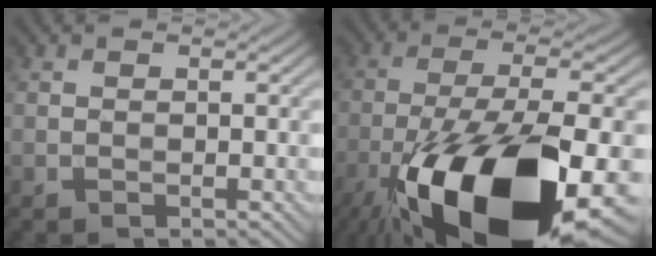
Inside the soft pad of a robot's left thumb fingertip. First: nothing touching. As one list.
[{"total": 21.0, "force": [-10.8, 7.3, 16.5], "torque": [-0.318, -0.042, -0.174]}]